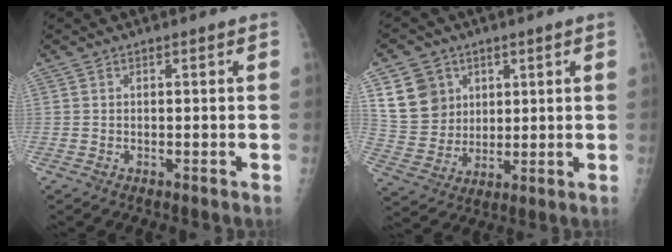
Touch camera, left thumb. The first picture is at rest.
{"total": 11.0, "force": [4.7, 9.2, 3.6], "torque": [-0.041, -0.019, 0.102]}